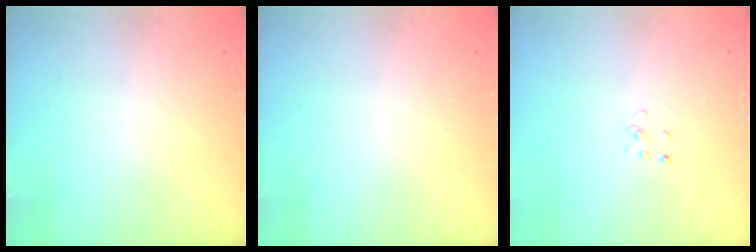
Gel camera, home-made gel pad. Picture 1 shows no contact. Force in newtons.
{"total": 0.0}
{"total": 2.3, "press": 2.3, "slide": 0.2}